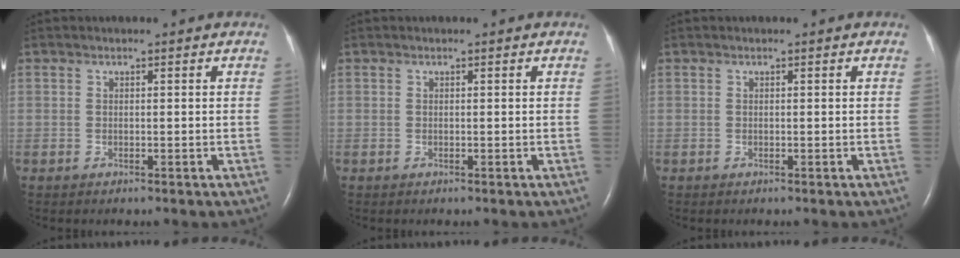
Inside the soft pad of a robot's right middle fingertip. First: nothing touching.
{"total": 0.0}
{"total": 0.0}